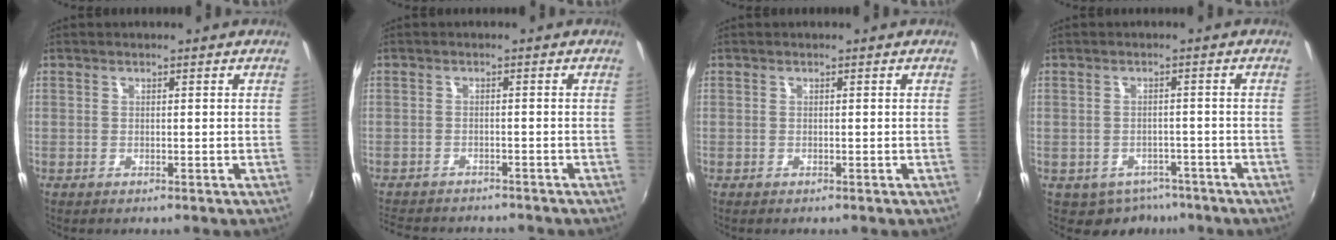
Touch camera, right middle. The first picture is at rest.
{"total": 8.7, "force": [-7.9, 2.4, 2.8], "torque": [-0.074, -0.016, -0.121]}
{"total": 0.0}
{"total": 5.1, "force": [-3.5, 3.5, 1.1], "torque": [-0.027, 0.002, -0.041]}